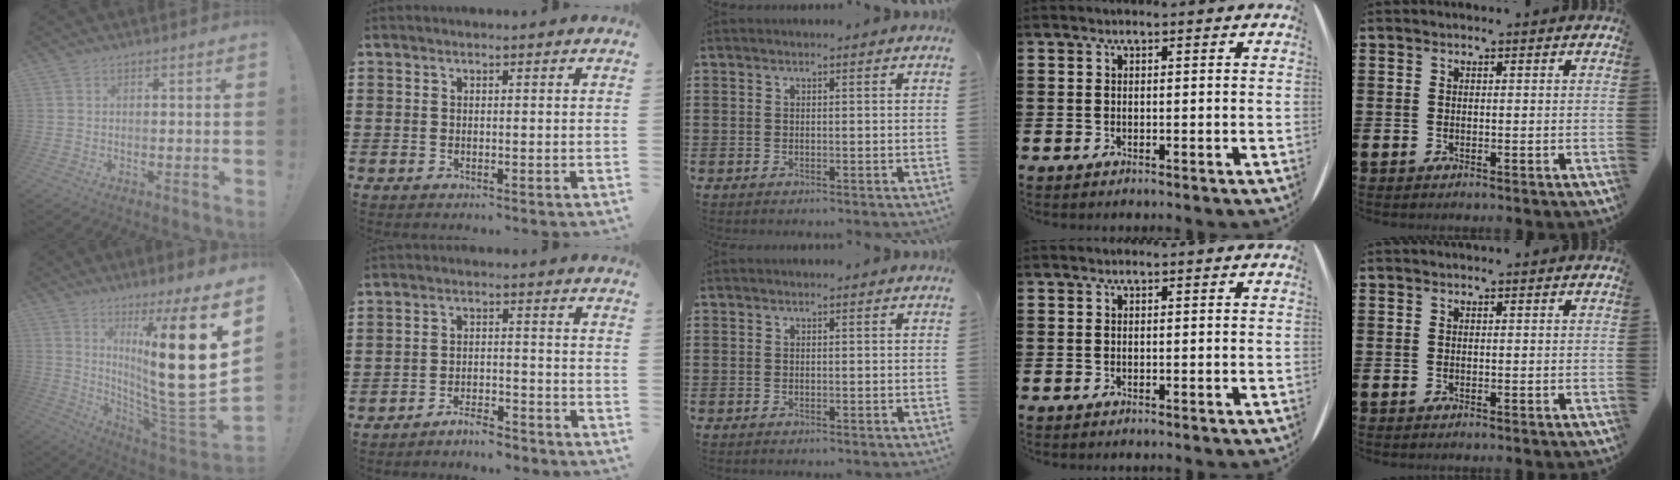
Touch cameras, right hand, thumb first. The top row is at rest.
{"thumb": {"total": 24.8, "force": [5.0, 3.0, 24.1], "torque": [-0.393, -0.054, 0.075]}, "index": {"total": 3.9, "force": [-3.8, 0.5, 0.7], "torque": [-0.015, 0.007, -0.077]}}